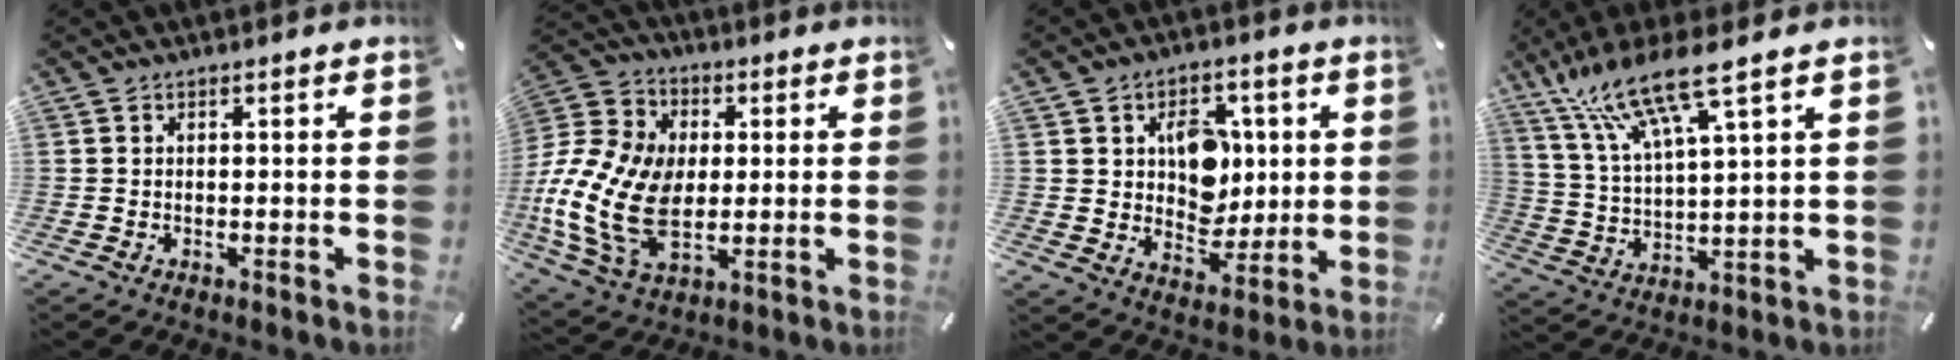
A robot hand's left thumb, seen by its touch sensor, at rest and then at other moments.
{"total": 19.7, "force": [-2.7, 13.9, 13.6], "torque": [-0.309, 0.018, -0.046]}
{"total": 10.8, "force": [2.7, 9.0, 5.4], "torque": [-0.073, -0.005, 0.051]}
{"total": 14.0, "force": [10.1, 2.5, 9.3], "torque": [-0.213, -0.040, 0.174]}